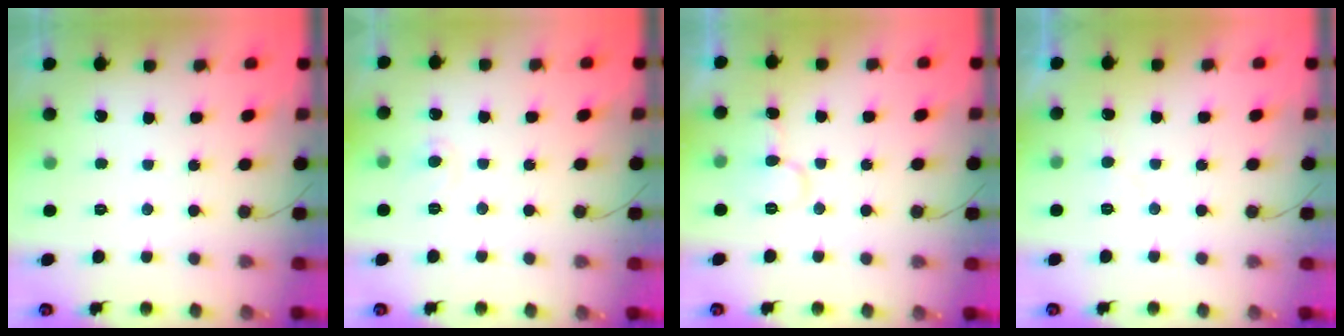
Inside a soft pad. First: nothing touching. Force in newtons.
{"total": 6.4, "press": 6.4, "slide": 0.5}
{"total": 8.5, "press": 8.5, "slide": 0.7}
{"total": 3.8, "press": 3.8, "slide": 0.4}